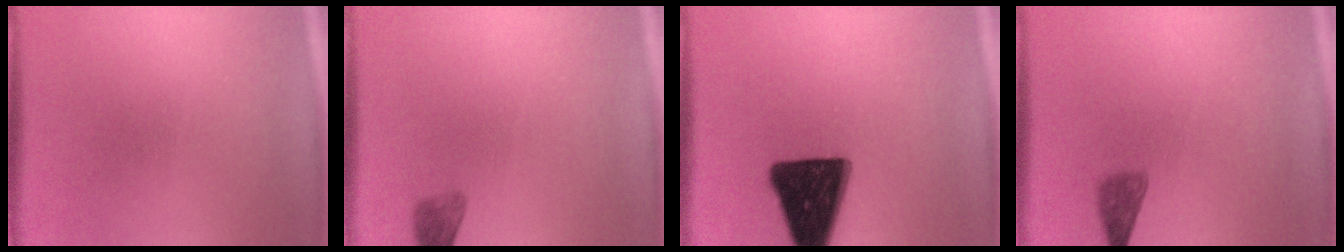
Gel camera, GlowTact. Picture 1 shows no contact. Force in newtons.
{"total": 2.1}
{"total": 17.6}
{"total": 2.1}